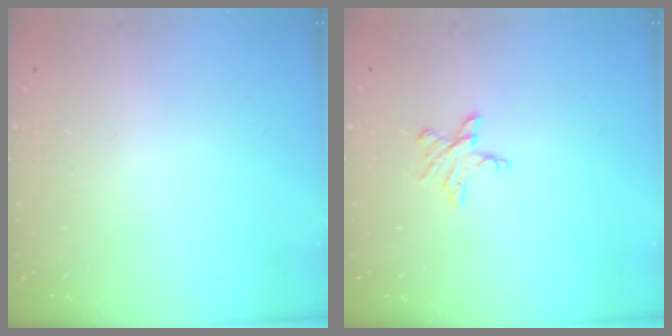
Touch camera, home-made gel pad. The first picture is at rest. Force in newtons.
{"total": 5.5, "press": 5.4, "slide": 0.5}